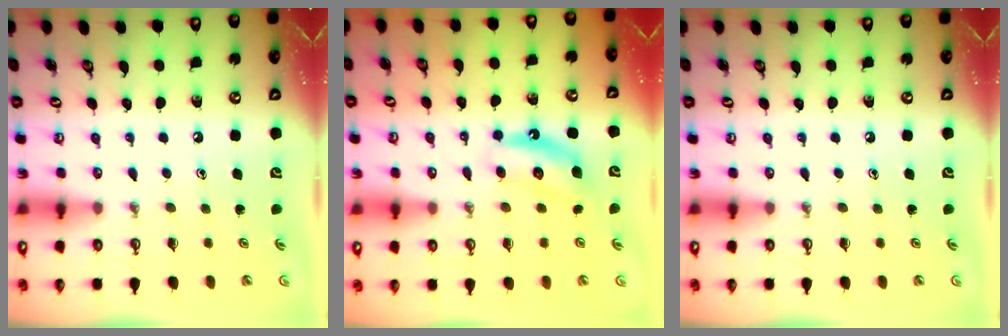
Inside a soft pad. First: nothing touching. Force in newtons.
{"total": 6.0, "press": 6.0, "slide": 0.8}
{"total": 0.0}